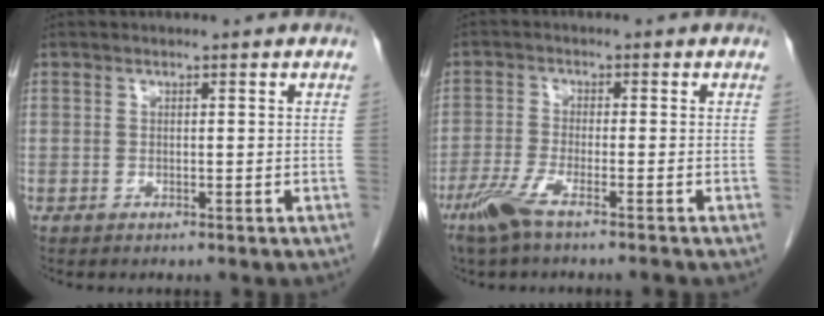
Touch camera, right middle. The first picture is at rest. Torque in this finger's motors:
{"motor_torque": [0.79, -1.09, 0.28, 0.09]}